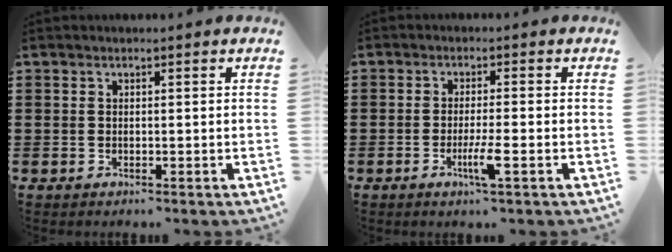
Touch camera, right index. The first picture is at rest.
{"total": 4.1, "force": [-1.7, 0.1, 3.7], "torque": [-0.069, -0.013, -0.031]}